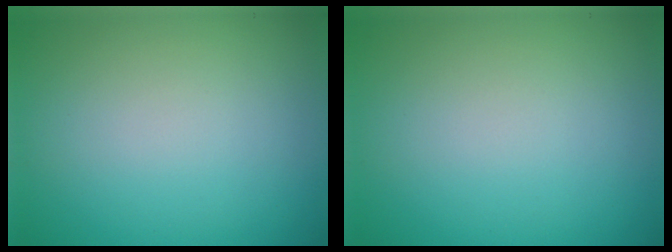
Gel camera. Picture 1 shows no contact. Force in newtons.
{"total": 0.0}